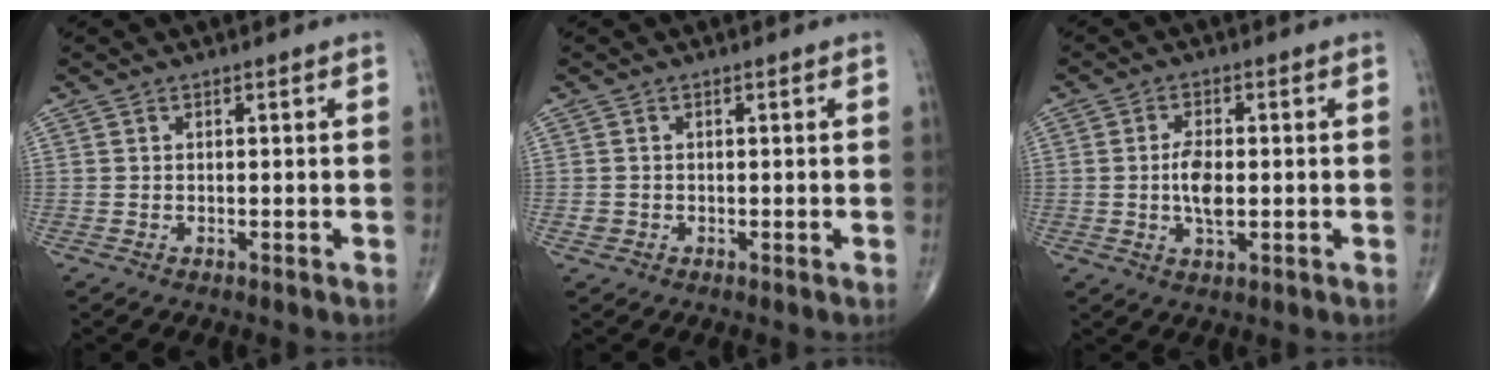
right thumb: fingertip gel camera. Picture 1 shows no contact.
{"total": 1.0, "force": [-0.2, 0.9, 0.4], "torque": [-0.006, 0.001, -0.004]}
{"total": 5.5, "force": [-0.2, 2.5, 4.8], "torque": [-0.090, -0.003, -0.007]}